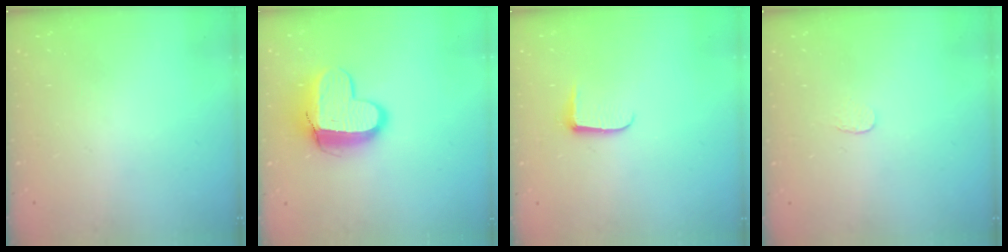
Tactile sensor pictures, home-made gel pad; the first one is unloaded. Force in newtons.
{"total": 12.7, "press": 12.7, "slide": 1.1}
{"total": 6.2, "press": 6.1, "slide": 0.8}
{"total": 3.0, "press": 3.0, "slide": 0.2}